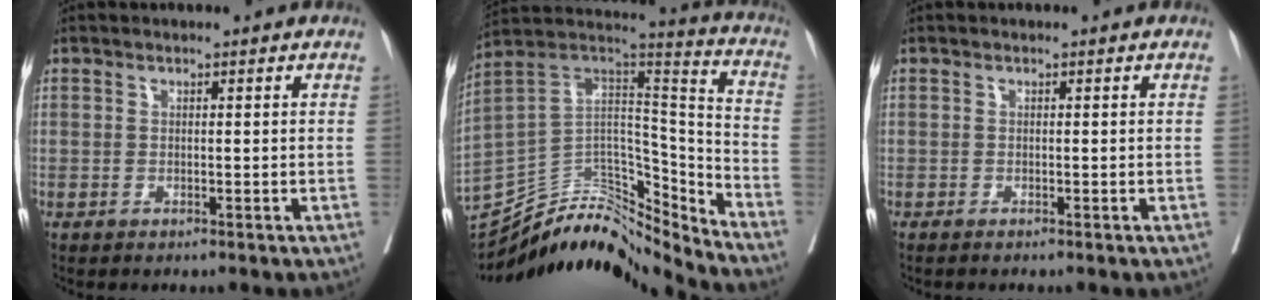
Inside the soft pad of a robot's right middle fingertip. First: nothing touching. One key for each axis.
{"total": 22.1, "fx": -21.0, "fy": 3.5, "fz": 6.0, "tx": -0.114, "ty": 0.048, "tz": -0.350}
{"total": 0.5, "fx": -0.4, "fy": -0.1, "fz": 0.3, "tx": -0.006, "ty": 0.001, "tz": -0.007}